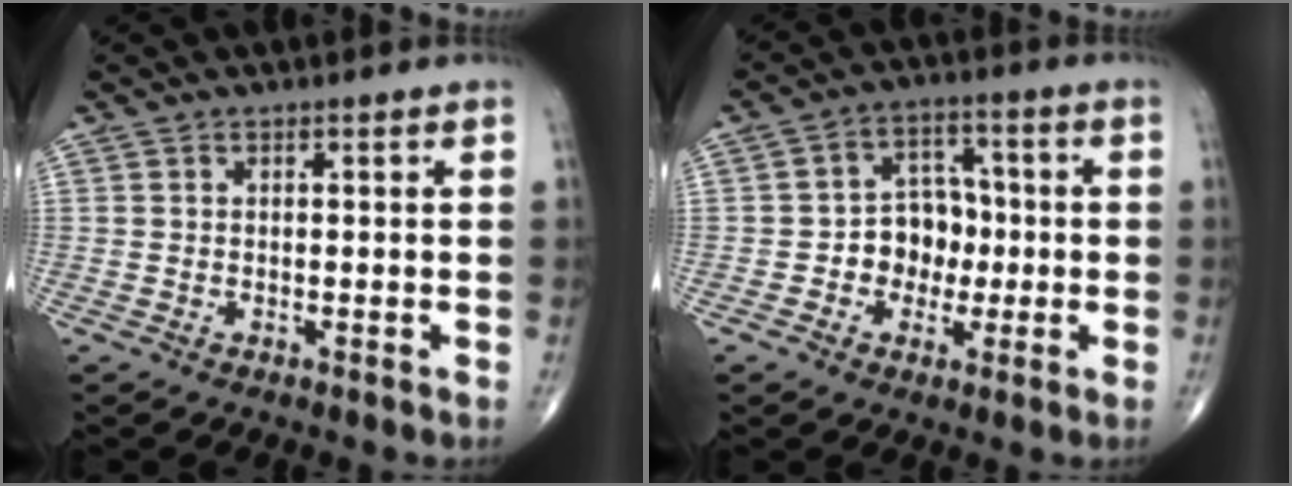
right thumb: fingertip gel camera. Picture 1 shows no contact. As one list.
[{"total": 8.1, "force": [-1.3, 6.6, 4.5], "torque": [-0.024, 0.030, -0.030]}]